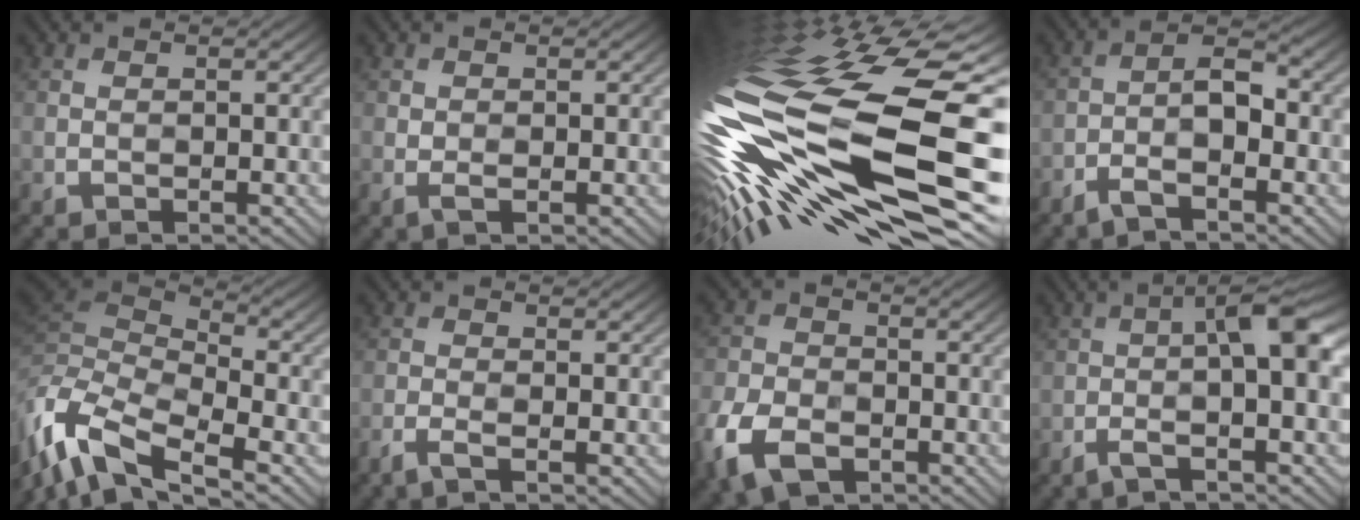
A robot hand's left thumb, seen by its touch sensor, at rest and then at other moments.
{"total": 1.5, "force": [0.6, 0.8, 1.1], "torque": [-0.024, 0.003, 0.006]}
{"total": 19.7, "force": [-0.2, 6.6, 18.6], "torque": [-0.405, -0.068, 0.014]}
{"total": 4.4, "force": [-1.6, 1.7, 3.7], "torque": [-0.058, 0.012, -0.038]}
{"total": 11.0, "force": [-3.6, 5.0, 9.1], "torque": [-0.225, 0.007, -0.070]}
{"total": 1.6, "force": [-0.6, 0.3, 1.5], "torque": [-0.031, 0.002, -0.022]}
{"total": 9.2, "force": [-4.0, 5.8, 5.8], "torque": [-0.144, -0.020, -0.086]}
{"total": 6.6, "force": [-0.3, 1.1, 6.5], "torque": [-0.094, 0.022, -0.014]}